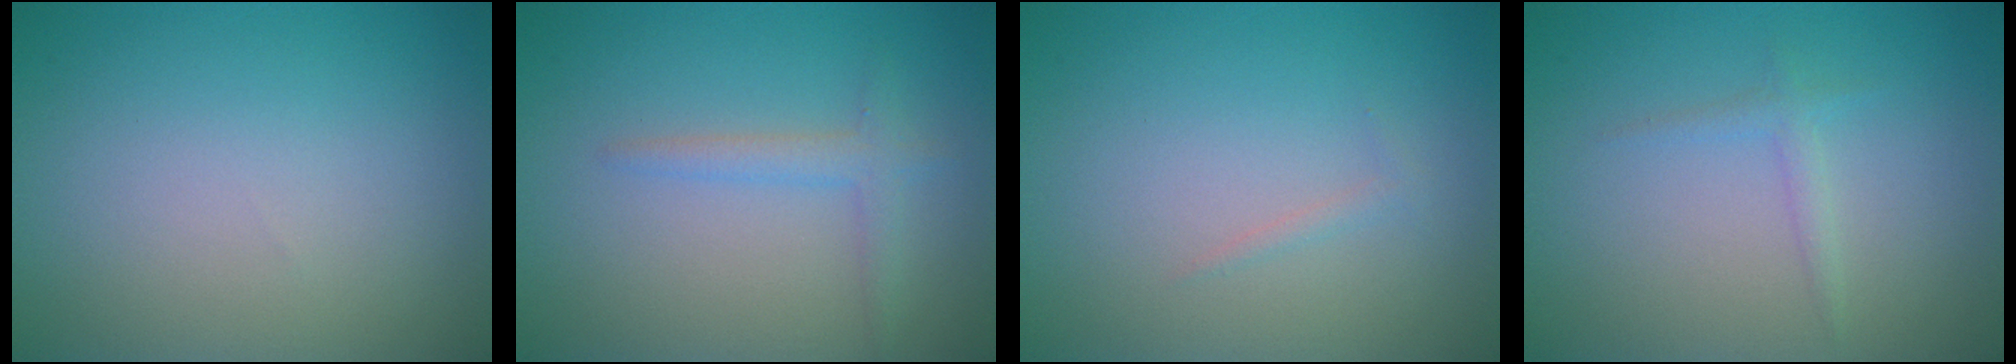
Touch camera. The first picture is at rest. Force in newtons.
{"total": 1.7, "press": 1.7, "slide": 0.1}
{"total": 0.6, "press": 0.5, "slide": 0.1}
{"total": 1.1, "press": 1.1, "slide": 0.1}